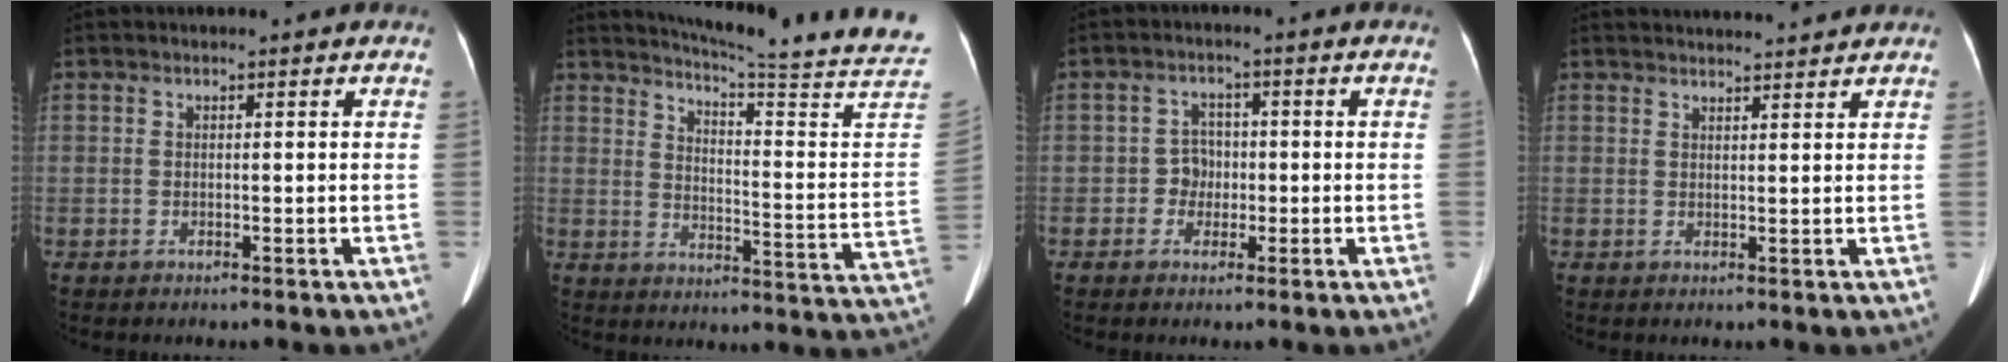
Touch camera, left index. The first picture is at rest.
{"total": 25.0, "force": [23.0, -2.5, 9.6], "torque": [-0.153, -0.140, 0.275]}
{"total": 3.0, "force": [-0.8, 2.7, 1.0], "torque": [-0.014, 0.007, -0.016]}
{"total": 7.2, "force": [7.0, 0.2, 1.6], "torque": [-0.022, 0.024, 0.087]}